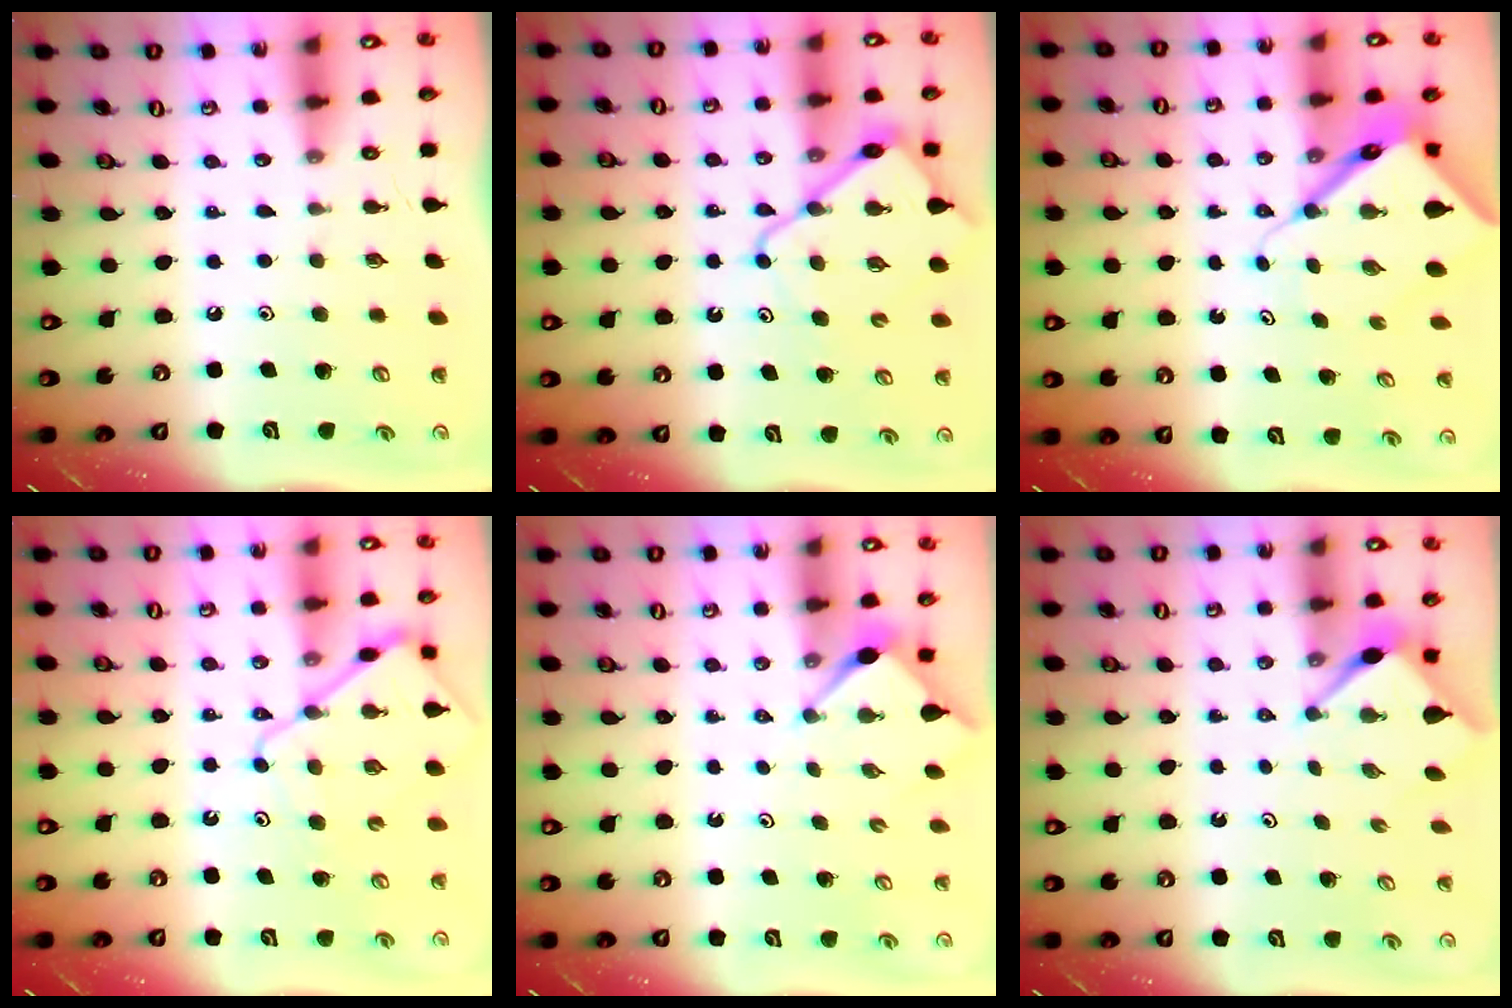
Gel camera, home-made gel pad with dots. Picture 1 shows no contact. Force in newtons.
{"total": 13.2, "press": 13.1, "slide": 1.6}
{"total": 8.8, "press": 8.7, "slide": 0.9}
{"total": 11.5, "press": 11.4, "slide": 1.3}
{"total": 2.9, "press": 2.9, "slide": 0.3}
{"total": 3.0, "press": 3.0, "slide": 0.3}